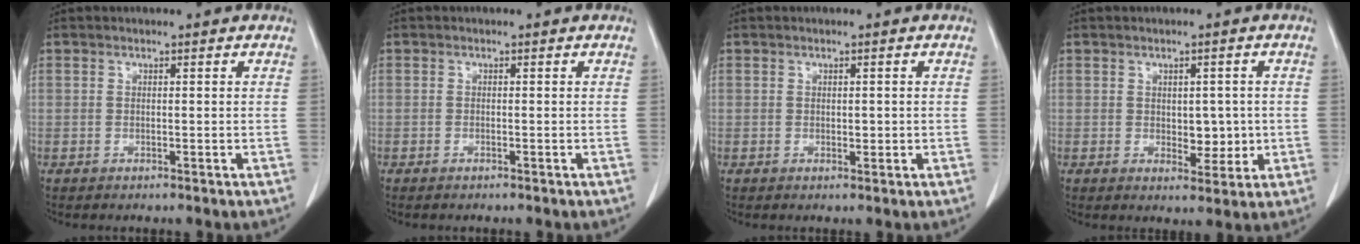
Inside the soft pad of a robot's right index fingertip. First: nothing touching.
{"total": 0.0}
{"total": 1.2, "force": [0.0, 0.7, 0.9], "torque": [-0.011, -0.001, 0.002]}
{"total": 4.3, "force": [0.0, 2.5, 3.4], "torque": [-0.039, -0.001, 0.008]}